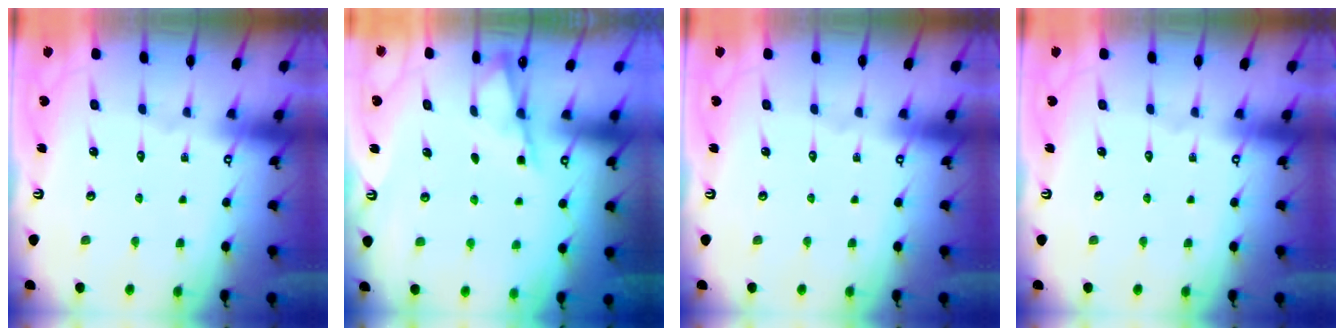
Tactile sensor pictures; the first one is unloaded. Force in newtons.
{"total": 2.4, "press": 2.4, "slide": 0.5}
{"total": 0.0}
{"total": 0.0}